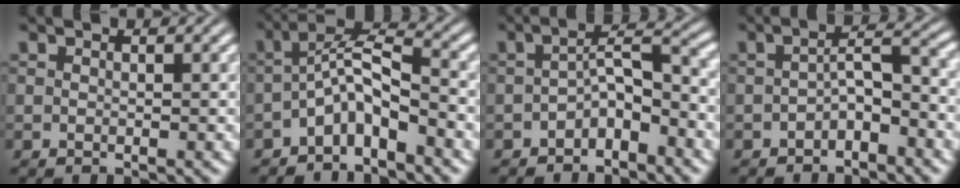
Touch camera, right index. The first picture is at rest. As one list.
[{"total": 4.9, "force": [-1.7, 2.9, 3.6], "torque": [-0.055, -0.014, -0.033]}, {"total": 2.7, "force": [-1.6, 0.2, 2.2], "torque": [-0.019, -0.010, -0.020]}, {"total": 2.3, "force": [-1.3, -0.2, 1.8], "torque": [-0.015, -0.007, -0.014]}]